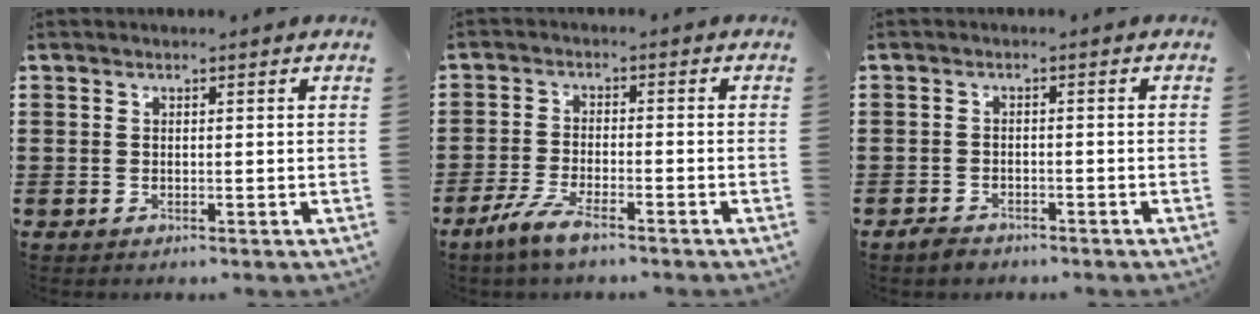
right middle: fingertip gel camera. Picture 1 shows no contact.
{"total": 4.9, "force": [-3.5, 0.9, 3.2], "torque": [-0.079, -0.006, -0.072]}
{"total": 1.5, "force": [-1.4, 0.5, 0.4], "torque": [-0.014, 0.000, -0.029]}